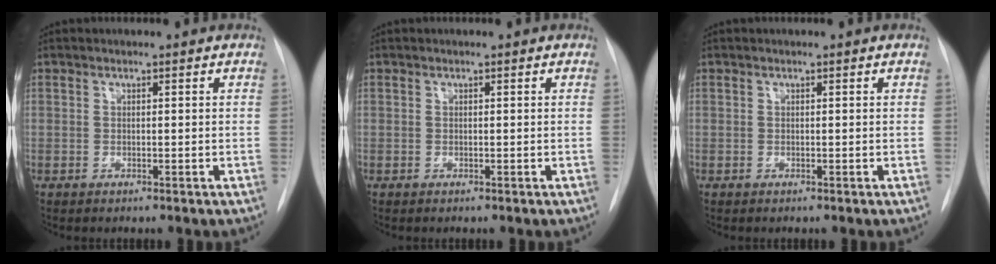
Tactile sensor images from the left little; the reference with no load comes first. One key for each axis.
{"total": 0.0}
{"total": 0.0}